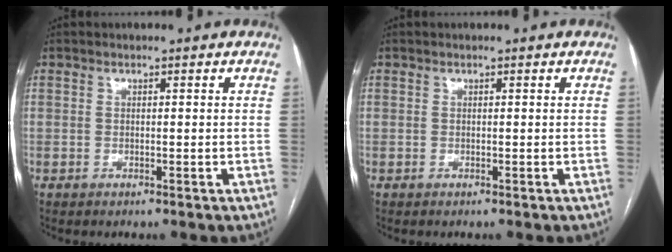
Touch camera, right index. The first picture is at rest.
{"total": 0.0}